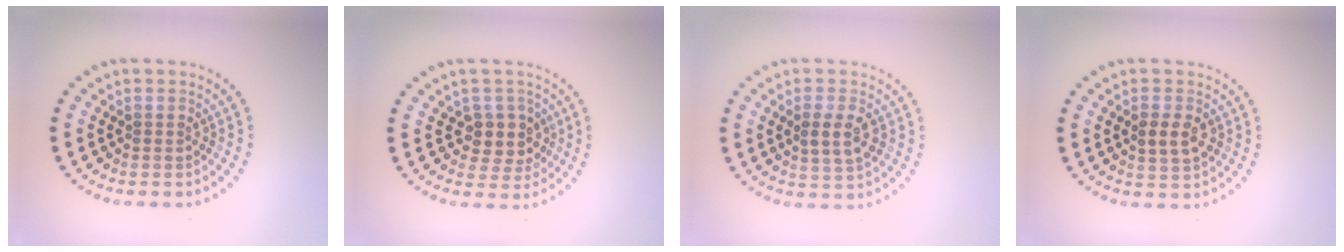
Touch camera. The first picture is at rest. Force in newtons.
{"total": 2.9, "press": 2.5, "slide": 1.4}
{"total": 2.7, "press": 2.7, "slide": 0.5}
{"total": 2.4, "press": 2.3, "slide": 0.3}